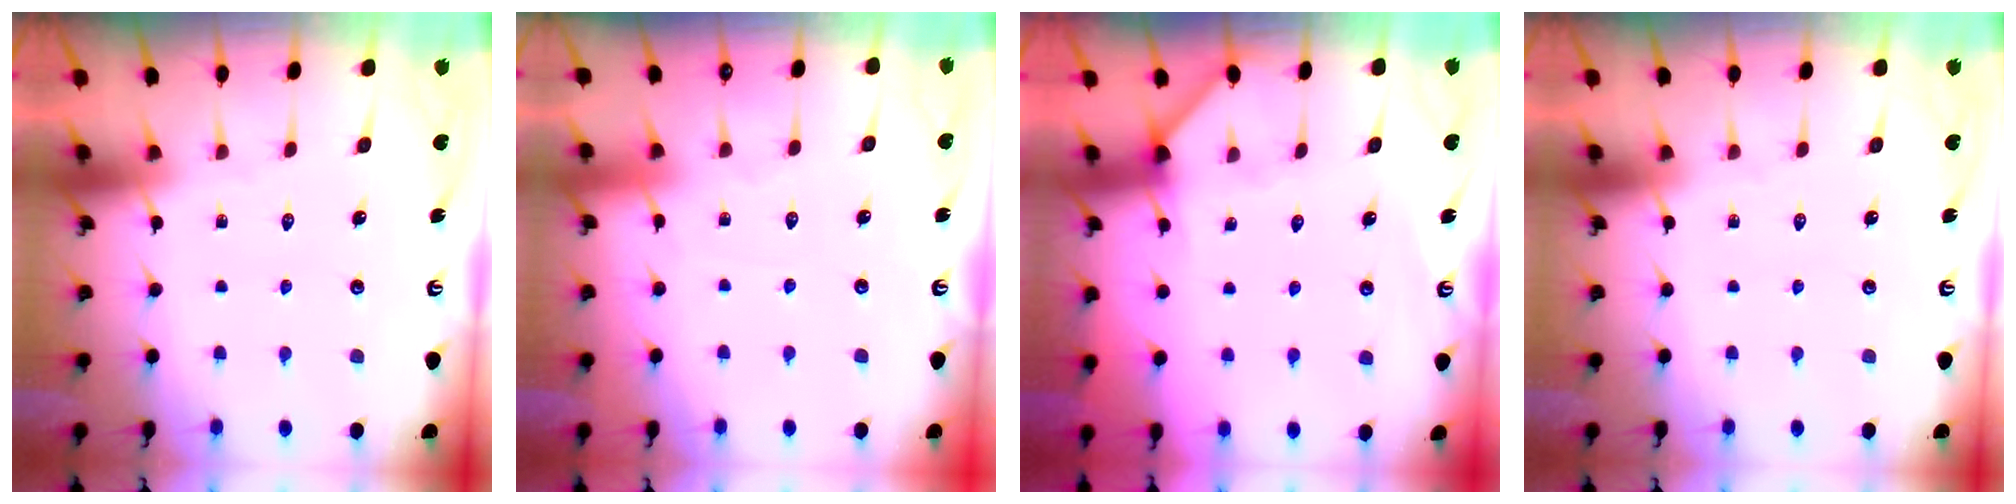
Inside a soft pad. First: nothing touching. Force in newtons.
{"total": 1.8, "press": 1.8, "slide": 0.3}
{"total": 3.0, "press": 3.0, "slide": 0.1}
{"total": 0.0}